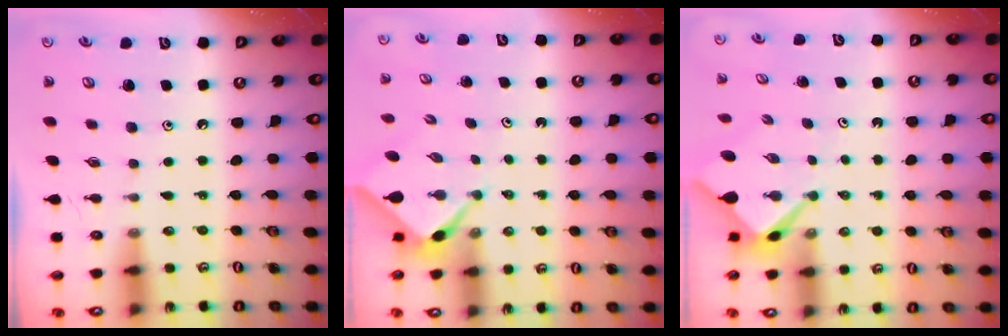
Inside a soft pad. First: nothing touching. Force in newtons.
{"total": 2.2, "press": 2.2, "slide": 0.1}
{"total": 2.4, "press": 2.4, "slide": 0.2}